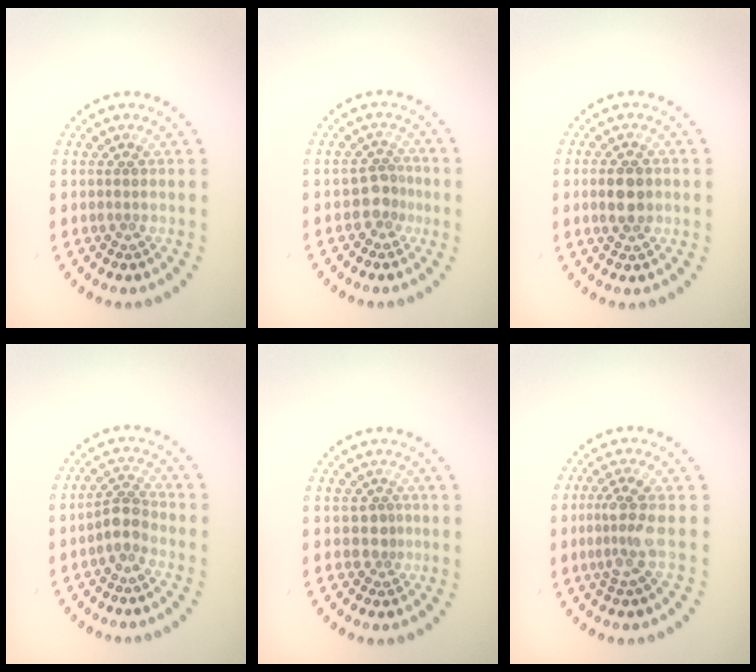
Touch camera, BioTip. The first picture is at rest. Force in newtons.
{"total": 1.9, "press": 1.6, "slide": 1.1}
{"total": 3.1, "press": 3.1, "slide": 0.1}
{"total": 2.2, "press": 1.8, "slide": 1.3}
{"total": 1.2, "press": 0.7, "slide": 0.9}
{"total": 2.8, "press": 2.4, "slide": 1.6}